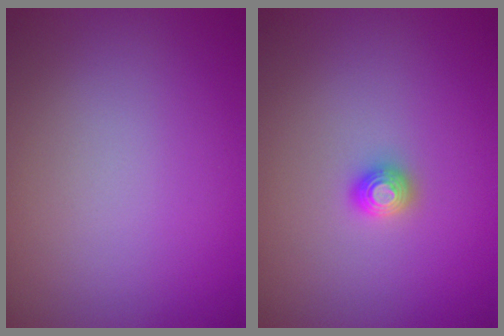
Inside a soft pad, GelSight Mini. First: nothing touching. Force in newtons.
{"total": 1.2, "press": 1.2, "slide": 0.1}